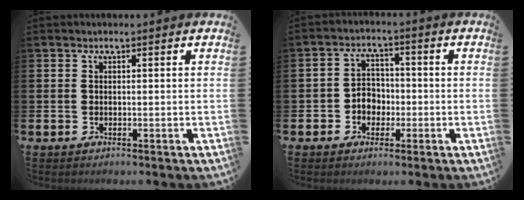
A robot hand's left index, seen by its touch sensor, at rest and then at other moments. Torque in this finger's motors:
{"motor_torque": [0.16, 0.21, 0.06, 0.03]}